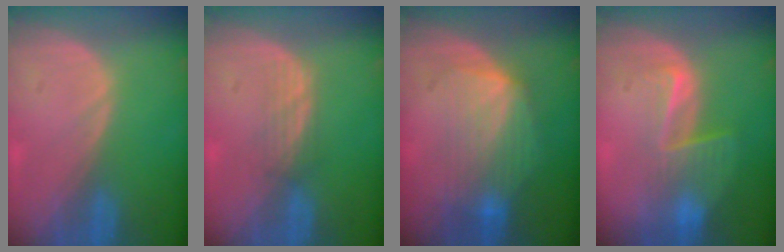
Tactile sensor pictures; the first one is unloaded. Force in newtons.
{"total": 2.4, "press": 2.3, "slide": 0.6}
{"total": 7.3, "press": 7.2, "slide": 1.3}
{"total": 6.5, "press": 5.6, "slide": 3.4}